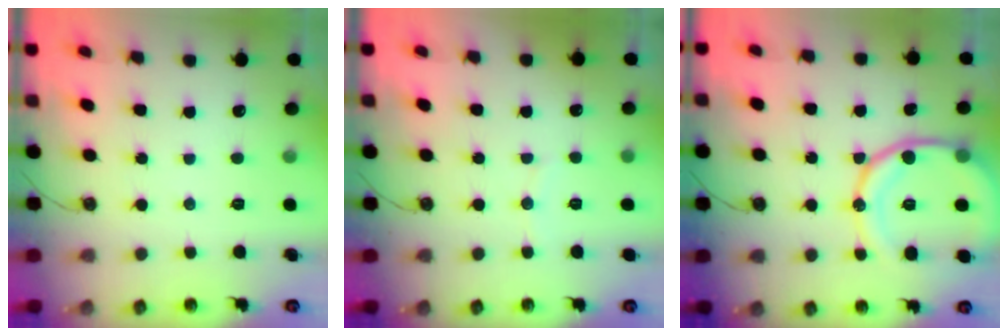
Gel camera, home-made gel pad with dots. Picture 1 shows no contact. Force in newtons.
{"total": 3.7, "press": 3.7, "slide": 0.4}
{"total": 15.8, "press": 15.6, "slide": 1.9}